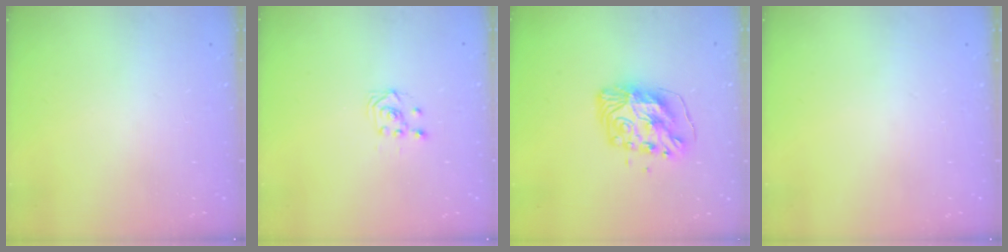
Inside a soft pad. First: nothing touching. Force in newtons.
{"total": 3.2, "press": 2.9, "slide": 1.2}
{"total": 10.5, "press": 10.4, "slide": 1.0}
{"total": 0.0}